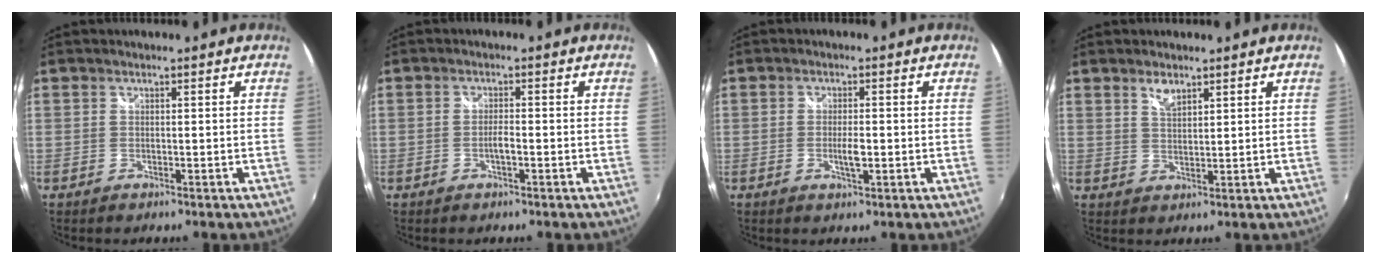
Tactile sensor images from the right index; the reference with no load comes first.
{"total": 1.9, "force": [-0.9, 0.2, 1.7], "torque": [-0.036, 0.002, -0.018]}
{"total": 3.2, "force": [-0.8, 1.0, 2.9], "torque": [-0.054, -0.004, -0.014]}
{"total": 2.9, "force": [2.1, 1.2, 1.6], "torque": [-0.025, -0.001, 0.037]}